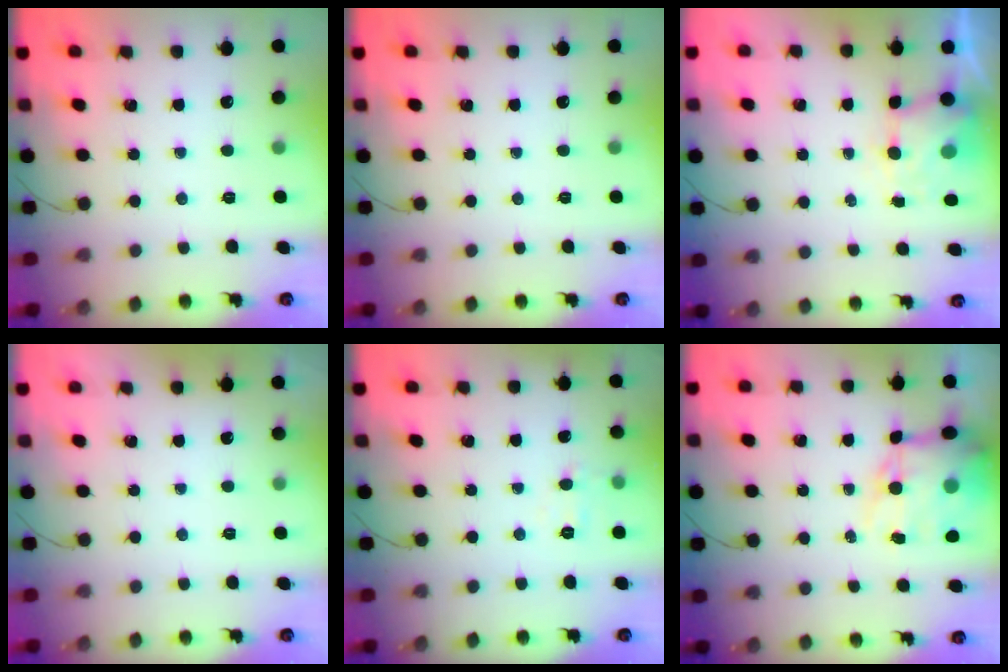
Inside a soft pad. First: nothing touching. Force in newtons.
{"total": 0.0}
{"total": 4.9, "press": 4.8, "slide": 0.9}
{"total": 1.9, "press": 1.9, "slide": 0.3}
{"total": 3.8, "press": 3.6, "slide": 1.3}
{"total": 14.0, "press": 13.6, "slide": 3.3}